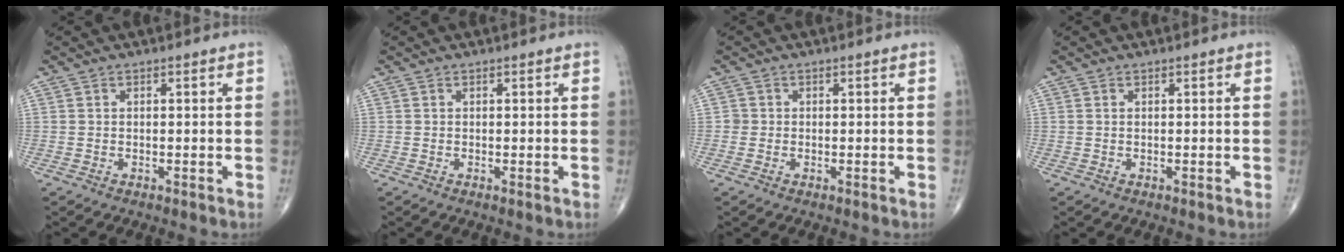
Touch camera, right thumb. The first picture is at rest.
{"total": 0.0}
{"total": 1.0, "force": [-0.1, 1.0, 0.1], "torque": [0.005, 0.004, -0.004]}
{"total": 0.0}